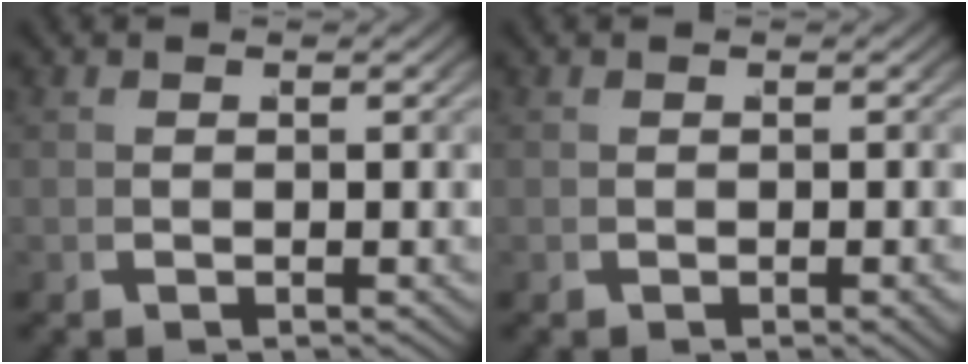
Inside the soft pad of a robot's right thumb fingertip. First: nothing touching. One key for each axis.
{"total": 0.6, "fx": -0.2, "fy": 0.1, "fz": 0.5, "tx": -0.010, "ty": 0.001, "tz": -0.002}